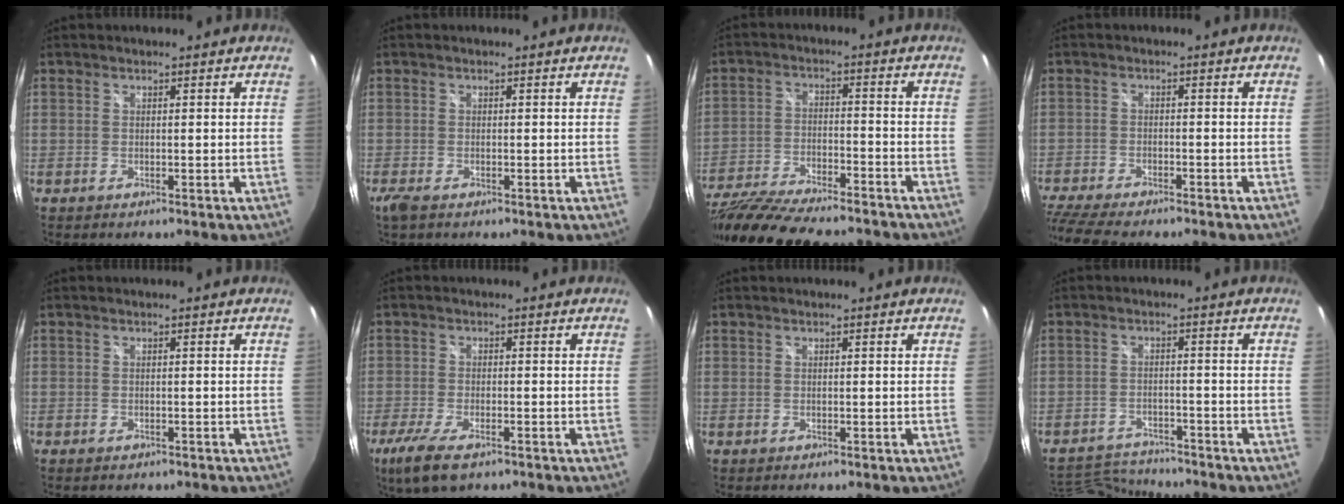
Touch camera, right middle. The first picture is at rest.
{"total": 2.2, "force": [-1.5, 0.7, 1.5], "torque": [-0.031, -0.009, -0.028]}
{"total": 23.0, "force": [-19.3, 5.5, 11.3], "torque": [-0.229, -0.047, -0.308]}
{"total": 12.0, "force": [-10.2, 2.4, 5.8], "torque": [-0.145, -0.033, -0.172]}
{"total": 1.6, "force": [-1.2, 0.8, 0.6], "torque": [-0.013, -0.007, -0.016]}
{"total": 7.7, "force": [-4.9, 2.5, 5.4], "torque": [-0.132, -0.027, -0.092]}
{"total": 0.0}
{"total": 9.4, "force": [-9.0, 1.7, 1.9], "torque": [-0.064, 0.002, -0.150]}